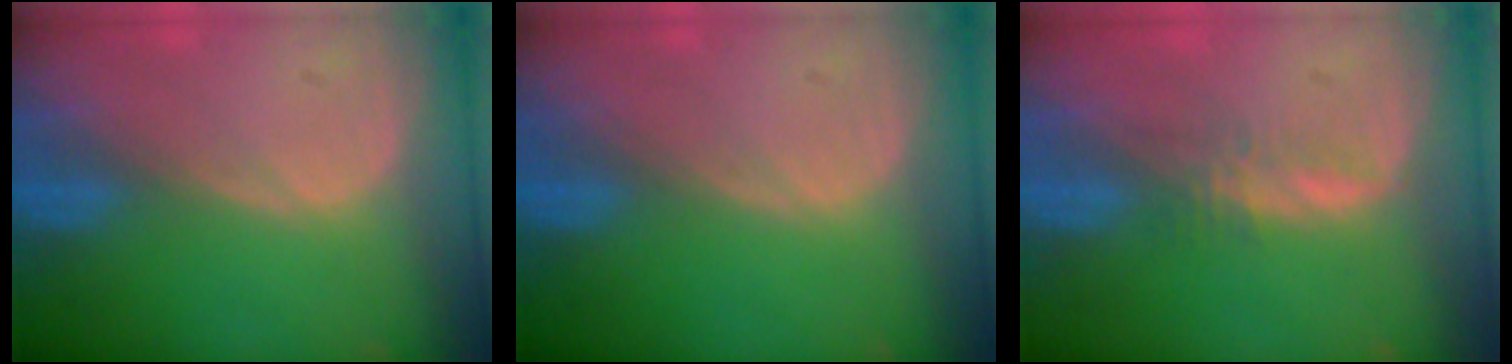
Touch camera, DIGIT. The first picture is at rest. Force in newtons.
{"total": 0.0}
{"total": 2.0, "press": 1.8, "slide": 0.6}